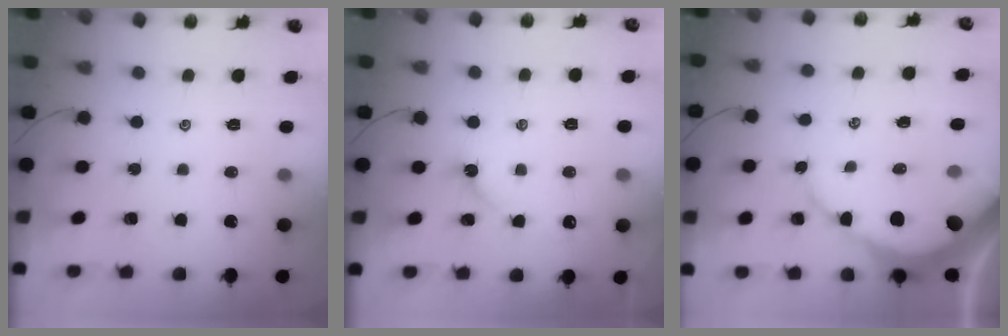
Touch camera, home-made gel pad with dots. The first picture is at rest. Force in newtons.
{"total": 2.2, "press": 2.2, "slide": 0.4}
{"total": 8.4, "press": 8.3, "slide": 0.8}